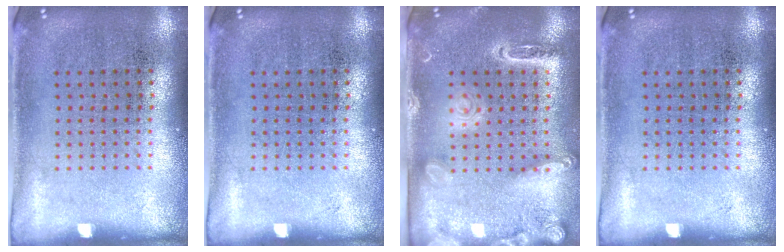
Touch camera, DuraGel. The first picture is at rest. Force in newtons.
{"total": 0.0}
{"total": 2.2, "press": 1.9, "slide": 1.1}
{"total": 0.0}